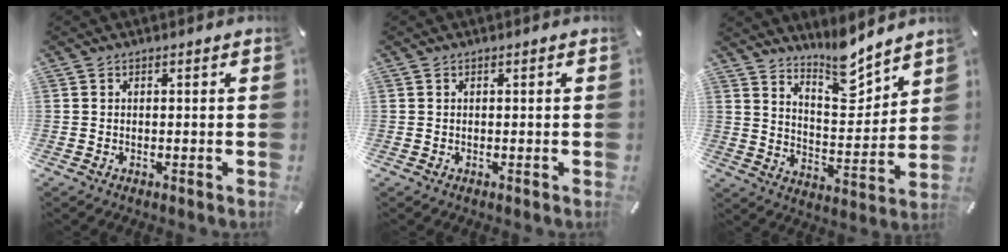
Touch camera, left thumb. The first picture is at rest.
{"total": 0.0}
{"total": 10.9, "force": [9.8, 3.2, 3.5], "torque": [-0.048, -0.085, 0.177]}